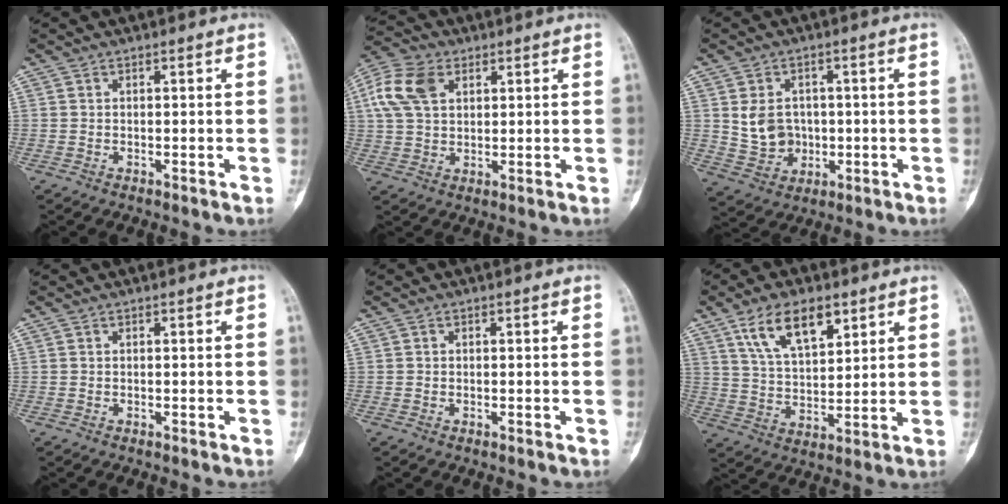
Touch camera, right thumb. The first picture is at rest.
{"total": 10.4, "force": [3.6, 7.0, 6.8], "torque": [-0.134, 0.010, 0.064]}
{"total": 7.5, "force": [0.4, 6.4, 3.9], "torque": [-0.037, -0.001, 0.019]}
{"total": 0.0}
{"total": 0.0}
{"total": 11.9, "force": [6.6, 5.7, 8.1], "torque": [-0.129, -0.025, 0.129]}